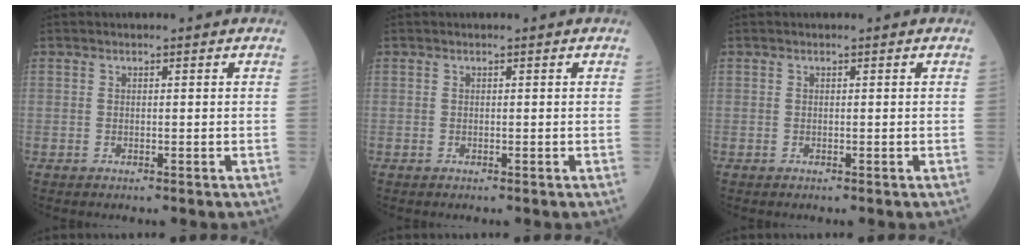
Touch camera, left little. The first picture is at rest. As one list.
[{"total": 0.0}, {"total": 0.0}]